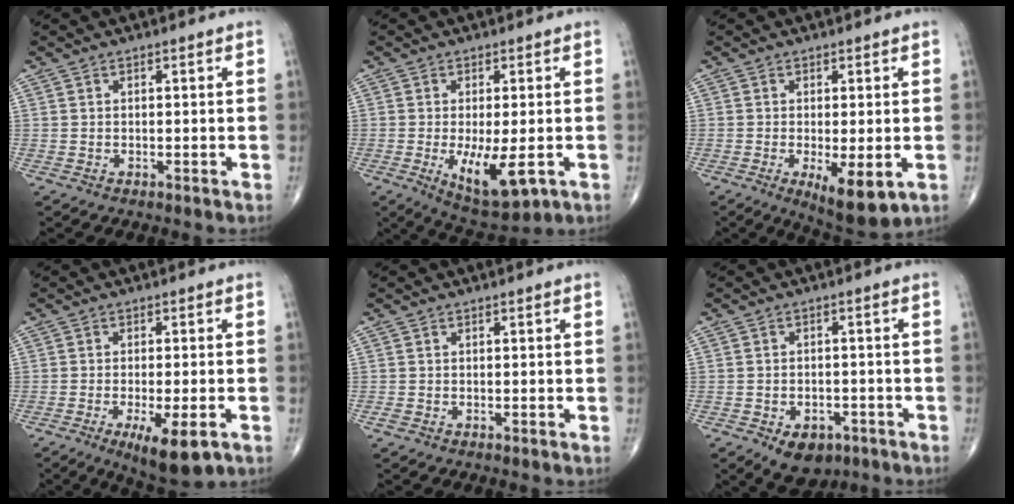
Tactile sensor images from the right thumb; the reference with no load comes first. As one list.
[{"total": 9.9, "force": [-2.5, 3.6, 8.8], "torque": [-0.147, -0.019, -0.028]}, {"total": 8.2, "force": [-2.3, 2.8, 7.4], "torque": [-0.113, -0.023, -0.029]}, {"total": 9.2, "force": [-4.0, 2.6, 7.8], "torque": [-0.120, -0.012, -0.056]}, {"total": 0.6, "force": [-0.3, 0.4, 0.3], "torque": [-0.013, -0.003, -0.009]}, {"total": 7.2, "force": [-3.9, 4.8, 3.9], "torque": [-0.037, 0.019, -0.047]}]